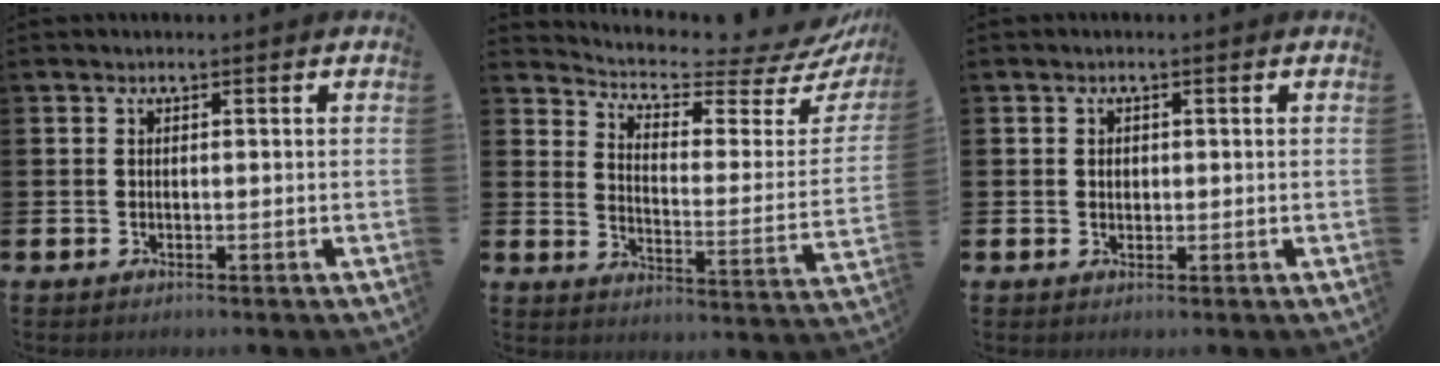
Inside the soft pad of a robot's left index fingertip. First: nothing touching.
{"total": 5.6, "force": [5.2, 1.1, 1.7], "torque": [-0.052, -0.057, 0.081]}
{"total": 1.0, "force": [0.3, 0.8, 0.5], "torque": [0.004, 0.000, 0.000]}